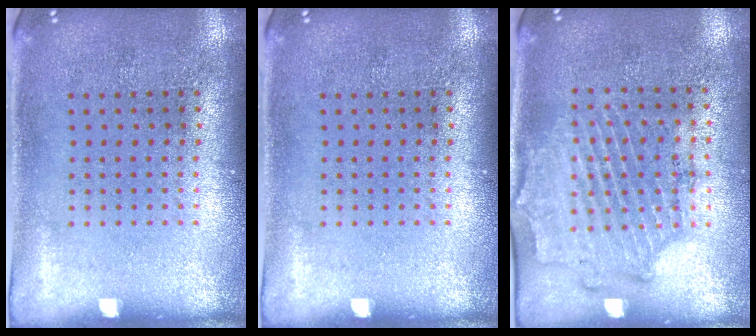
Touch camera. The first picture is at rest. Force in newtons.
{"total": 0.0}
{"total": 1.7, "press": 1.5, "slide": 0.8}